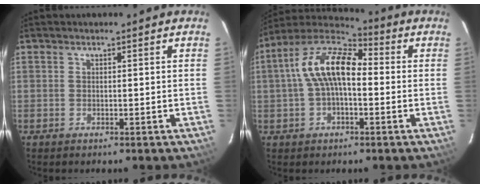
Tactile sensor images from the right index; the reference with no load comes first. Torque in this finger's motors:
{"motor_torque": [1.45, 0.54, 0.92, 0.21]}